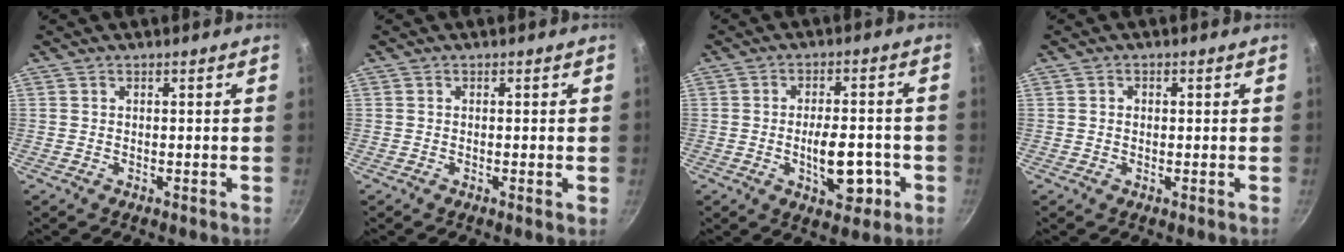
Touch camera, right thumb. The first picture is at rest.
{"total": 0.9, "force": [-0.2, 0.1, 0.9], "torque": [-0.015, -0.002, -0.004]}
{"total": 9.6, "force": [-2.6, 4.8, 7.9], "torque": [-0.089, 0.012, -0.033]}
{"total": 1.2, "force": [0.1, 1.0, 0.6], "torque": [-0.008, 0.004, 0.000]}